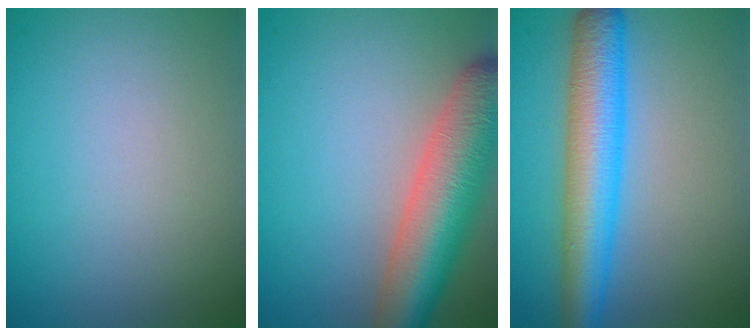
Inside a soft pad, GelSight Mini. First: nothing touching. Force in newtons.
{"total": 8.7, "press": 8.7, "slide": 0.5}
{"total": 6.9, "press": 6.9, "slide": 0.2}